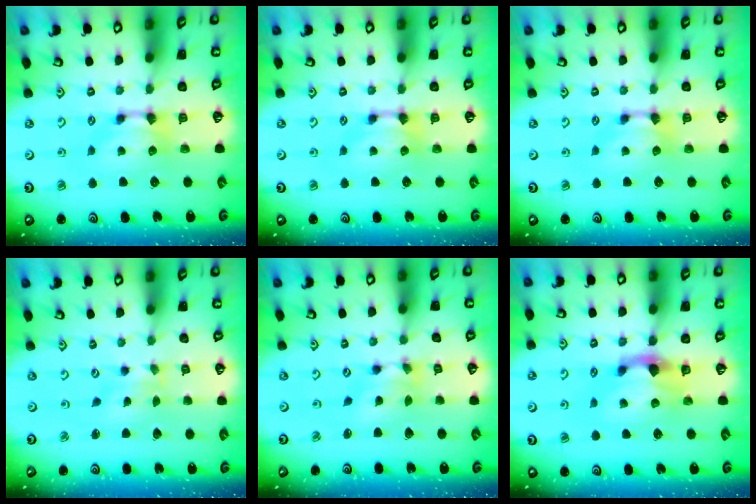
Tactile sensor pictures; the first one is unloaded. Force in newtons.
{"total": 0.0}
{"total": 0.0}
{"total": 2.8, "press": 2.6, "slide": 1.0}
{"total": 2.6, "press": 2.1, "slide": 1.6}
{"total": 2.2, "press": 1.7, "slide": 1.4}